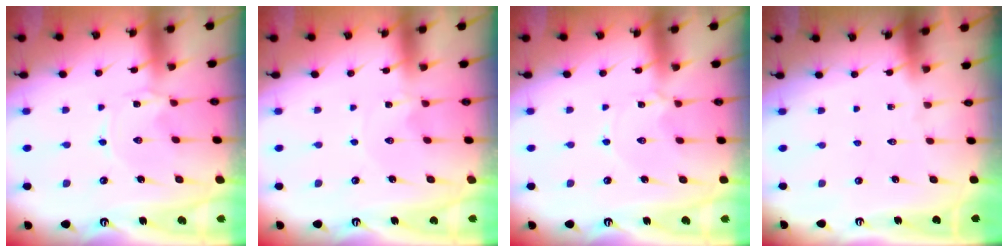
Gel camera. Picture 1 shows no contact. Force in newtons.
{"total": 0.9, "press": 0.9, "slide": 0.1}
{"total": 2.3, "press": 2.3, "slide": 0.4}
{"total": 0.0}